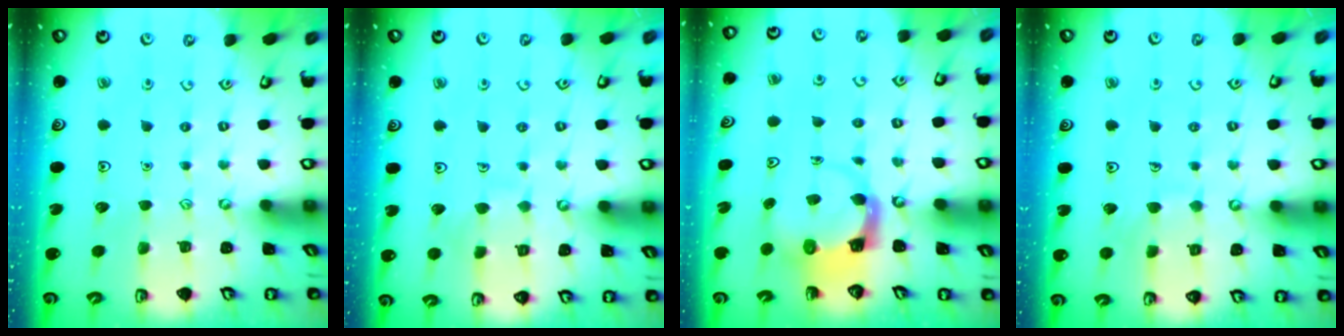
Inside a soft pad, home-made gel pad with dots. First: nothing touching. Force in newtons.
{"total": 6.1, "press": 6.1, "slide": 0.2}
{"total": 3.8, "press": 3.8, "slide": 0.5}
{"total": 5.7, "press": 5.7, "slide": 0.5}